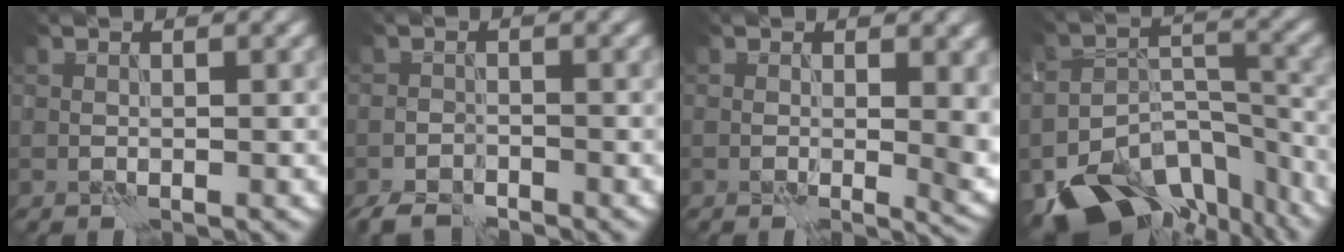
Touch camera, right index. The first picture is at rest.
{"total": 3.3, "force": [-3.0, 1.0, 1.1], "torque": [-0.018, -0.010, -0.057]}
{"total": 4.6, "force": [-0.1, 2.0, 4.2], "torque": [-0.043, -0.009, 0.004]}
{"total": 13.5, "force": [-10.5, 6.8, 5.3], "torque": [-0.099, -0.012, -0.135]}